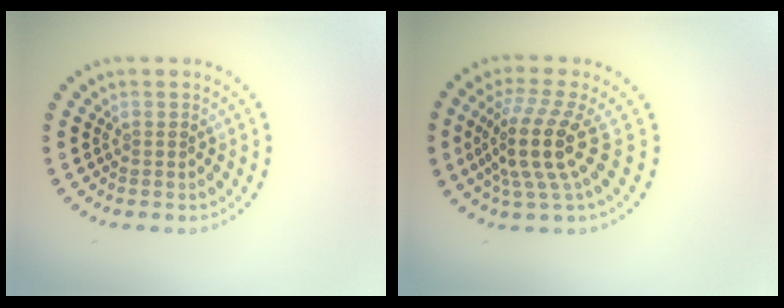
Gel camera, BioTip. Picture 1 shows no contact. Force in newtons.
{"total": 5.0, "press": 3.6, "slide": 3.4}